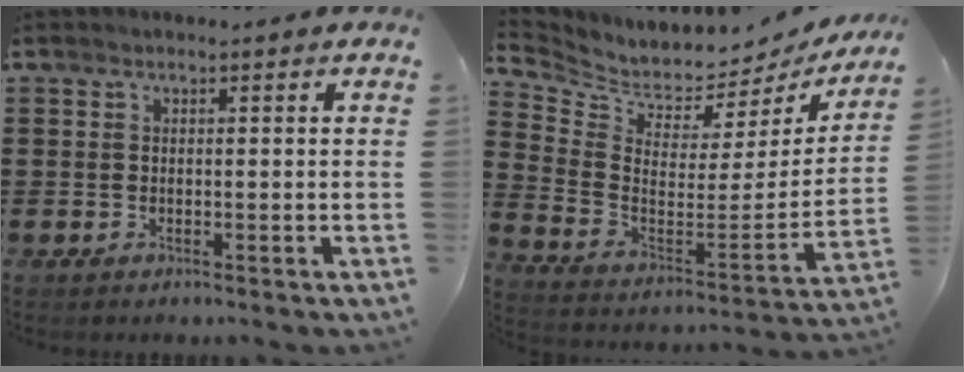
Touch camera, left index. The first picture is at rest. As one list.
[{"total": 4.2, "force": [4.0, 1.1, 0.4], "torque": [-0.040, -0.054, 0.064]}]